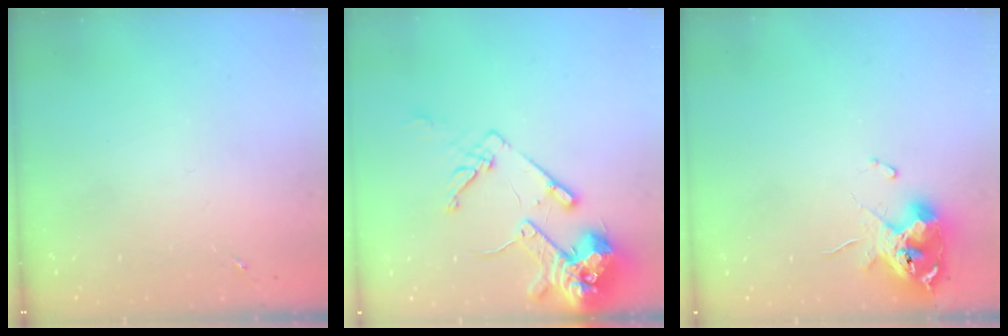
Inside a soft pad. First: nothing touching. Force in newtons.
{"total": 15.8, "press": 15.6, "slide": 2.0}
{"total": 11.2, "press": 11.2, "slide": 1.3}